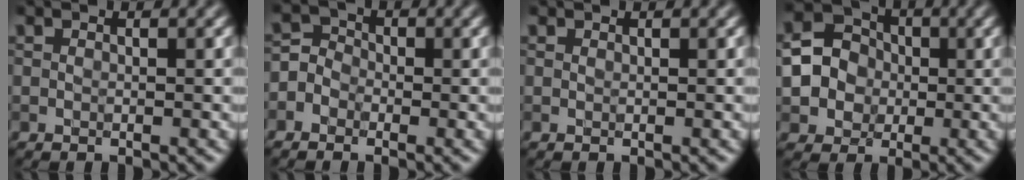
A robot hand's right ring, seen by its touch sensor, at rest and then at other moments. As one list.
[{"total": 2.2, "force": [-1.1, 1.7, 0.7], "torque": [0.002, 0.011, -0.027]}, {"total": 0.0}, {"total": 5.1, "force": [-0.3, 4.7, 1.9], "torque": [-0.025, 0.011, -0.018]}]